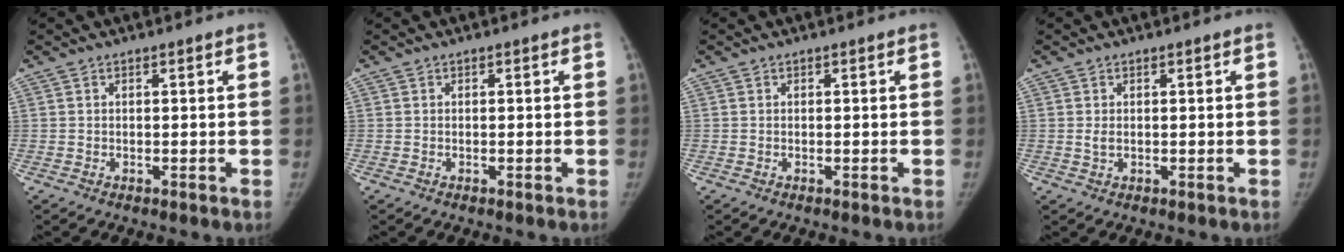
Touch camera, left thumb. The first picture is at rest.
{"total": 0.0}
{"total": 0.0}
{"total": 1.4, "force": [0.3, 0.7, 1.2], "torque": [-0.025, 0.002, 0.010]}